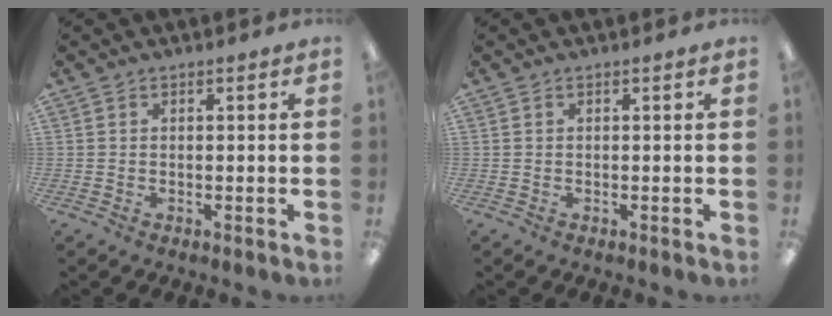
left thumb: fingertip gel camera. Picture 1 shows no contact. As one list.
[{"total": 0.0}]